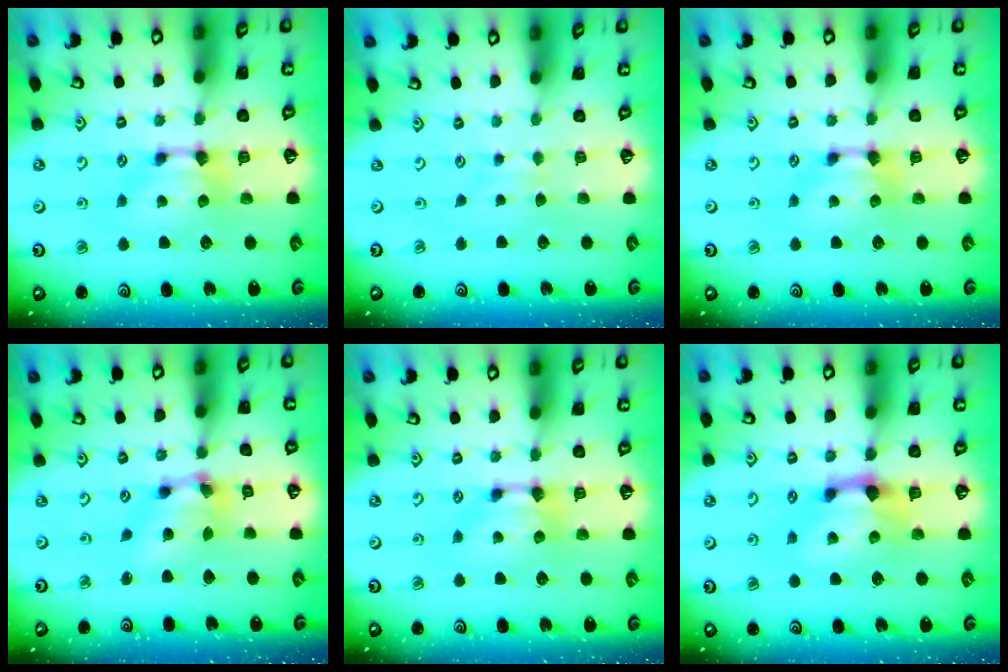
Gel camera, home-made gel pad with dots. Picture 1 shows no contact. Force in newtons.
{"total": 3.1, "press": 3.1, "slide": 0.3}
{"total": 0.0}
{"total": 5.7, "press": 5.4, "slide": 1.8}
{"total": 0.0}
{"total": 2.5, "press": 2.0, "slide": 1.5}